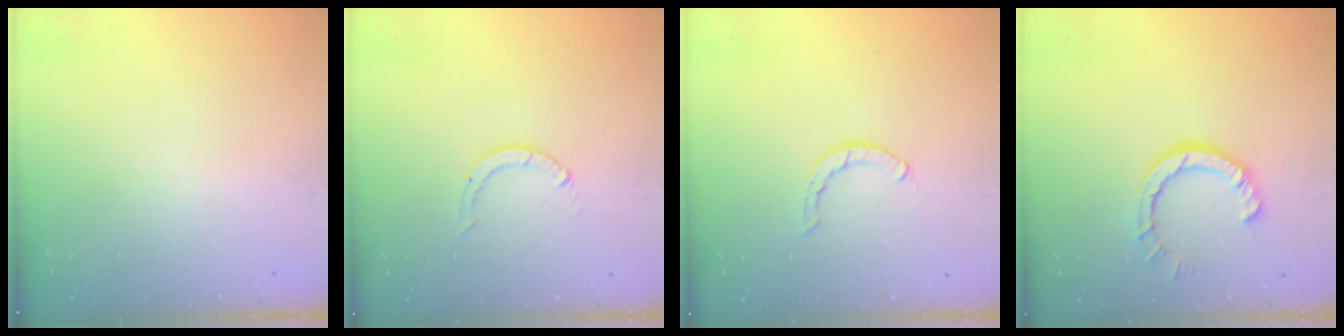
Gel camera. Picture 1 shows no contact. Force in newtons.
{"total": 0.0}
{"total": 0.5, "press": 0.5, "slide": 0.2}
{"total": 7.5, "press": 7.4, "slide": 0.9}